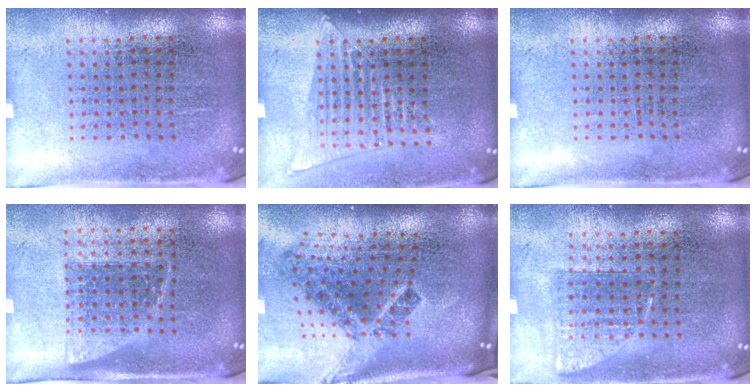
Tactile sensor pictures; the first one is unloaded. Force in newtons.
{"total": 1.4, "press": 1.2, "slide": 0.5}
{"total": 0.0}
{"total": 1.2, "press": 0.9, "slide": 0.7}
{"total": 2.5, "press": 1.5, "slide": 2.0}
{"total": 0.7, "press": 0.7, "slide": 0.3}